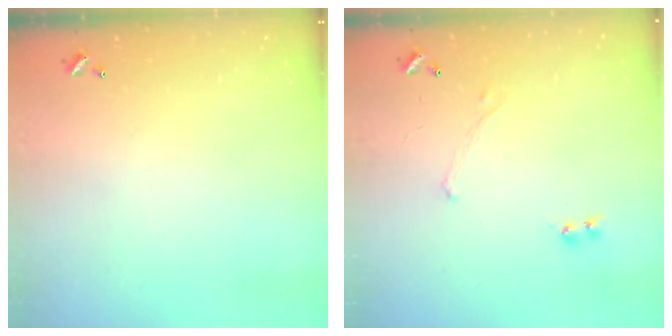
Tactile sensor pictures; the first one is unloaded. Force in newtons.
{"total": 0.7, "press": 0.6, "slide": 0.2}